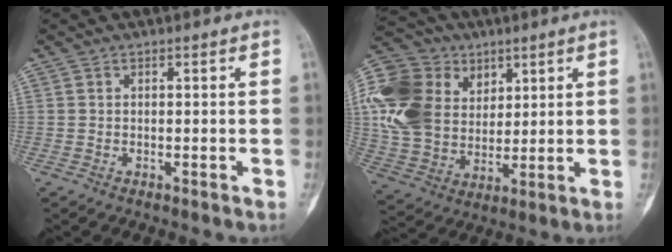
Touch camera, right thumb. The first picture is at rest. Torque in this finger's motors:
{"motor_torque": [0.52, 2.69, 1.05, 0.64, 0.15]}